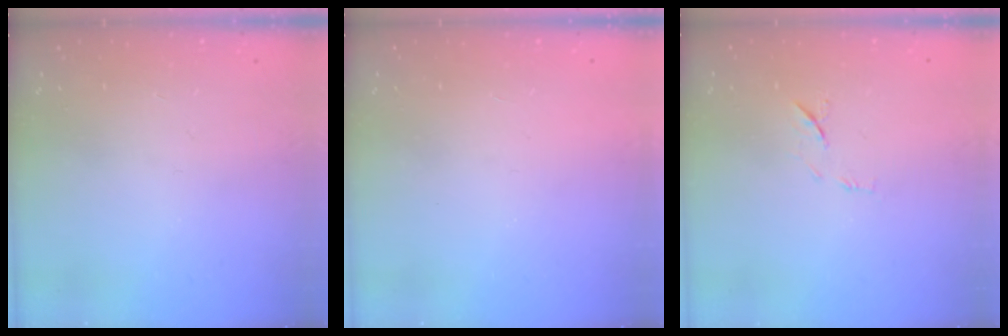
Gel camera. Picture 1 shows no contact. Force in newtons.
{"total": 1.7, "press": 1.6, "slide": 0.1}
{"total": 6.8, "press": 6.7, "slide": 0.8}